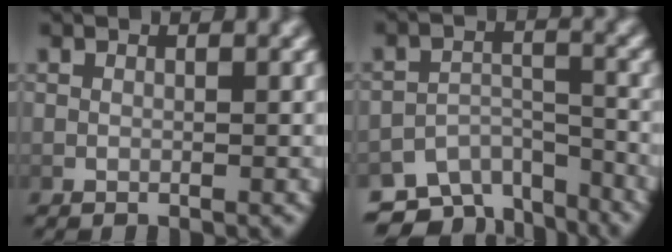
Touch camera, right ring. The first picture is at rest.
{"total": 8.3, "force": [-5.9, 4.8, 3.4], "torque": [-0.052, -0.022, -0.096]}